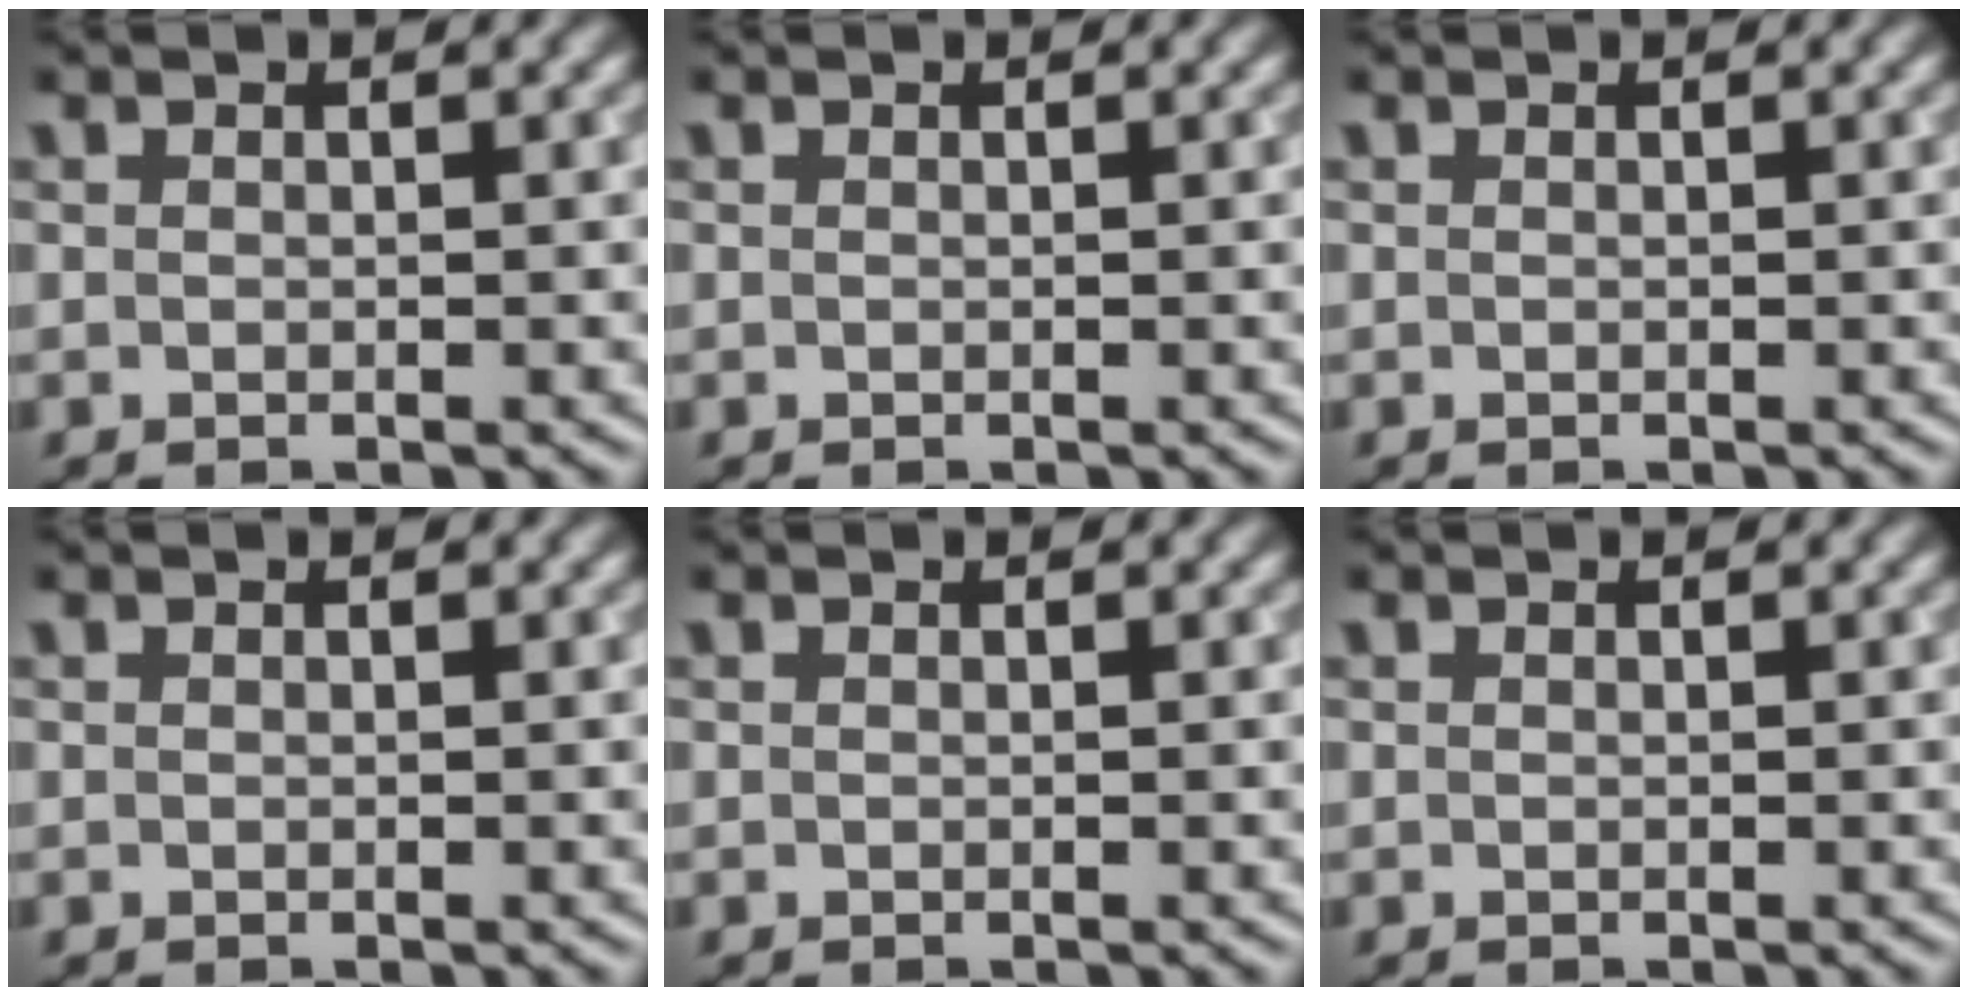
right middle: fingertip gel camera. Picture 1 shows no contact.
{"total": 0.0}
{"total": 0.0}
{"total": 0.0}
{"total": 0.0}
{"total": 0.0}